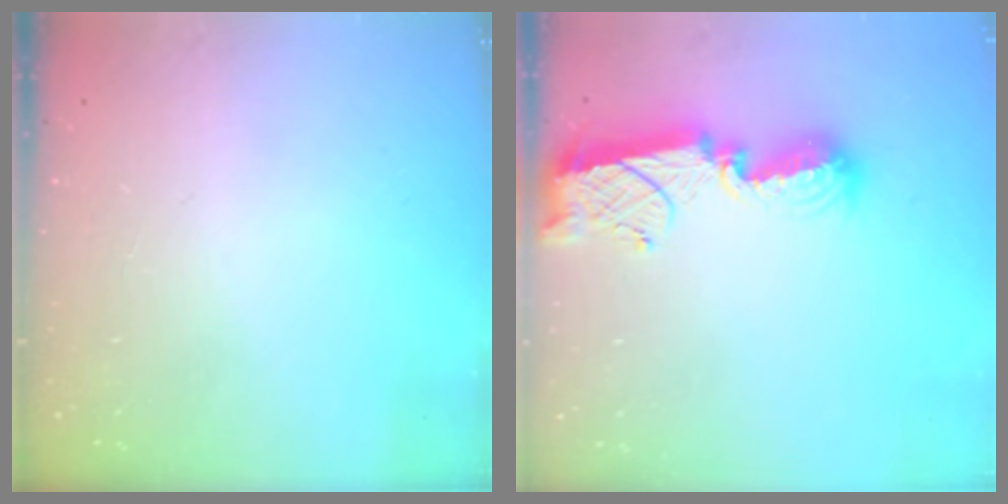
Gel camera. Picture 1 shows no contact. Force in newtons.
{"total": 12.3, "press": 12.3, "slide": 0.8}